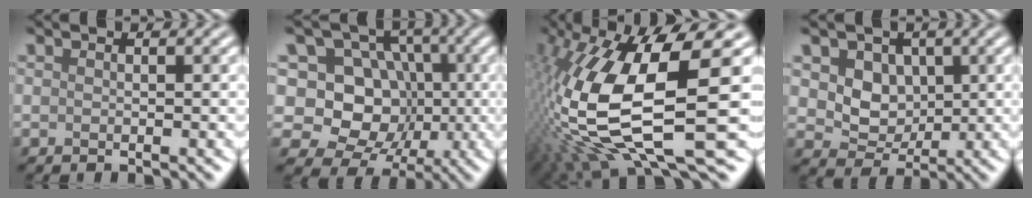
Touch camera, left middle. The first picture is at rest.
{"total": 10.9, "force": [0.0, 9.6, 5.2], "torque": [-0.082, 0.027, -0.037]}
{"total": 14.8, "force": [-1.1, 4.8, 13.9], "torque": [-0.294, -0.022, -0.004]}
{"total": 3.8, "force": [0.9, 3.1, 2.0], "torque": [-0.045, -0.014, 0.016]}